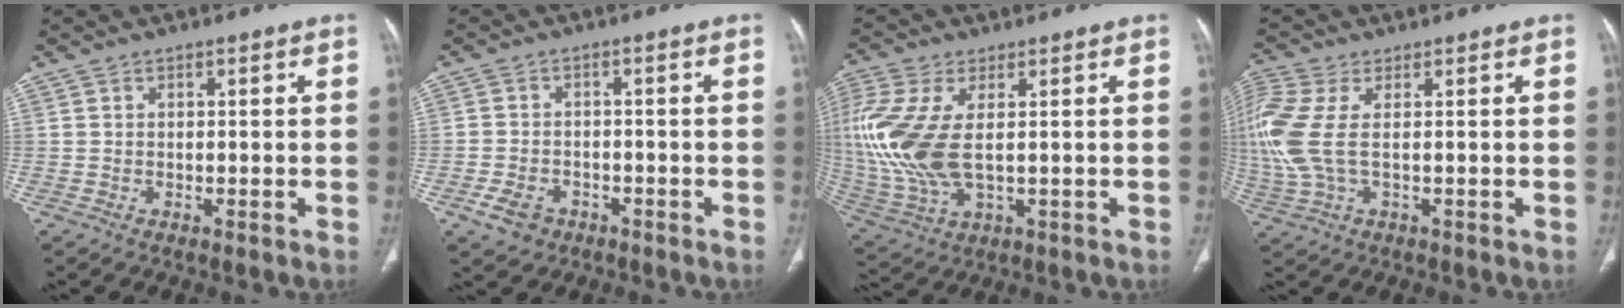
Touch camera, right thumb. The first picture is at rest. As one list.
[{"total": 4.8, "force": [-2.7, 3.5, 1.9], "torque": [-0.034, 0.018, -0.040]}, {"total": 15.7, "force": [1.5, 7.7, 13.7], "torque": [-0.343, -0.010, 0.040]}, {"total": 10.4, "force": [0.9, 4.7, 9.2], "torque": [-0.262, 0.010, 0.023]}]